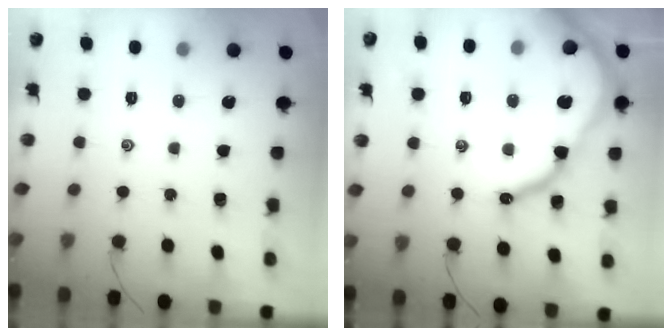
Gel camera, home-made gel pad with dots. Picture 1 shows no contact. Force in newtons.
{"total": 16.4, "press": 16.3, "slide": 1.4}